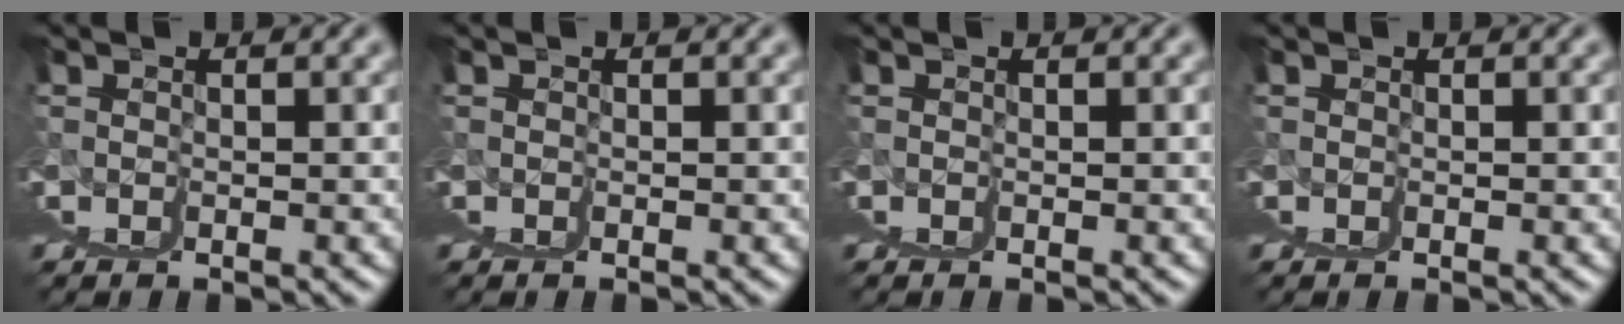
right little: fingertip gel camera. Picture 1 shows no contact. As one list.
[{"total": 0.0}, {"total": 0.0}, {"total": 0.0}]